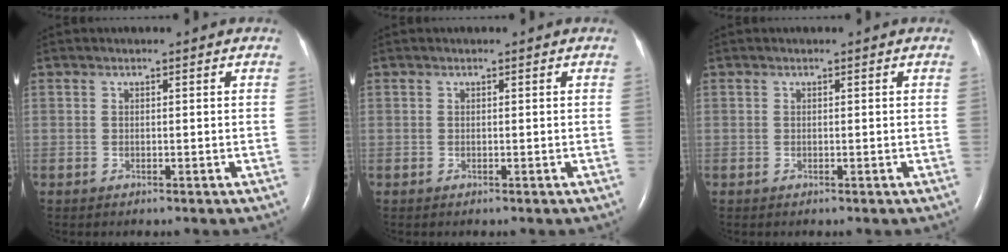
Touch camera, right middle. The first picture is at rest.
{"total": 0.0}
{"total": 0.0}